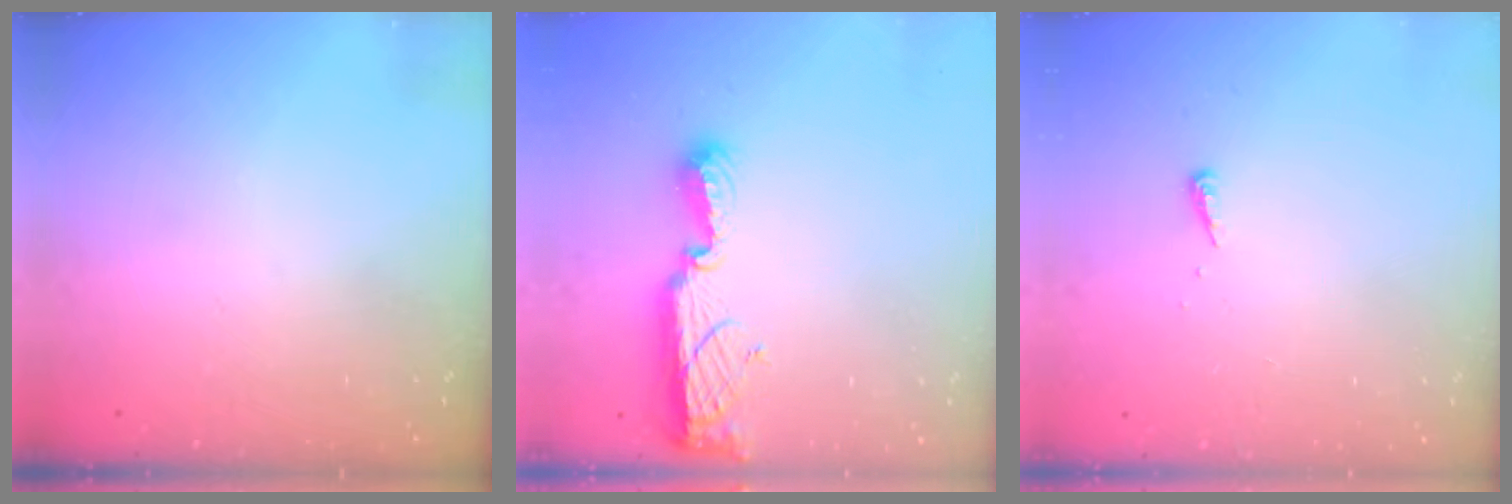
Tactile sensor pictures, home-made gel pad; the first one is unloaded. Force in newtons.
{"total": 11.5, "press": 10.3, "slide": 5.0}
{"total": 3.9, "press": 3.9, "slide": 0.5}